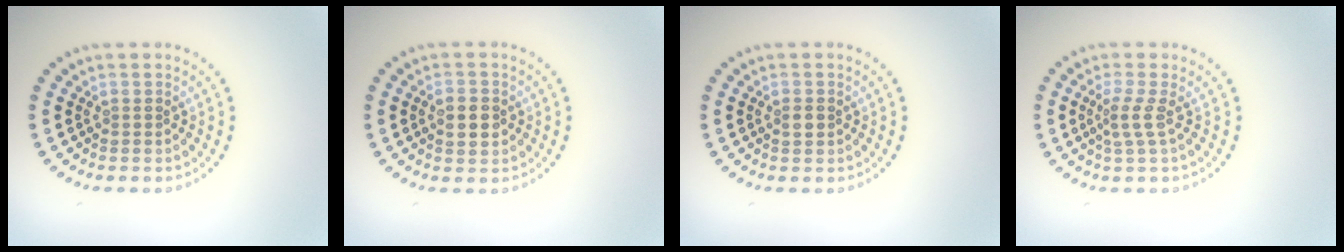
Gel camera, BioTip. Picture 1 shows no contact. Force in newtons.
{"total": 2.8, "press": 2.8, "slide": 0.0}
{"total": 0.9, "press": 0.8, "slide": 0.3}
{"total": 2.0, "press": 1.3, "slide": 1.5}